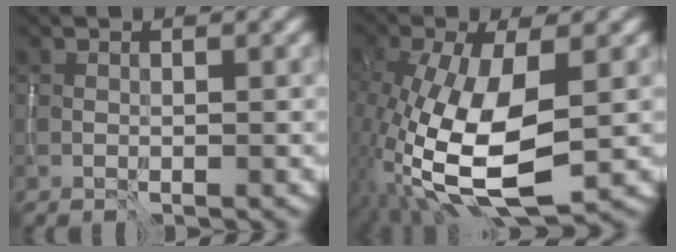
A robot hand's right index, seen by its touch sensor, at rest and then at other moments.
{"total": 11.2, "force": [-2.2, 4.9, 9.8], "torque": [-0.214, -0.017, -0.036]}